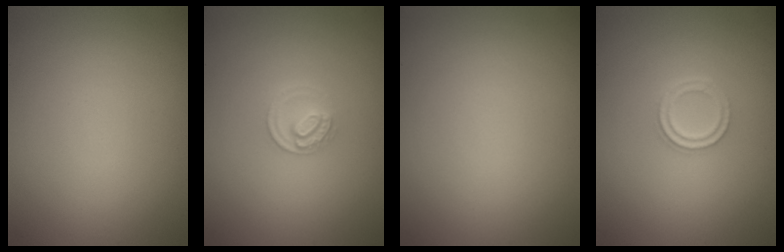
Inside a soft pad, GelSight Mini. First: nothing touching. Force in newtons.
{"total": 2.1, "press": 2.1, "slide": 0.2}
{"total": 0.0}
{"total": 2.0, "press": 1.9, "slide": 0.4}